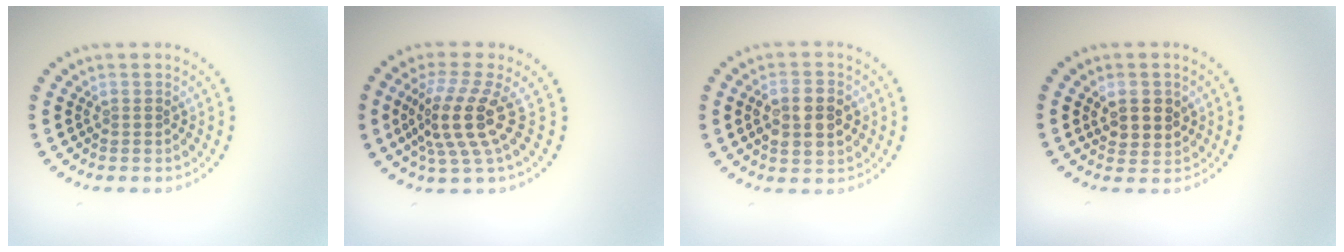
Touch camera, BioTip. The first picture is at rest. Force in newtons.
{"total": 4.8, "press": 3.6, "slide": 3.2}
{"total": 4.4, "press": 4.3, "slide": 0.4}
{"total": 2.8, "press": 2.6, "slide": 0.9}